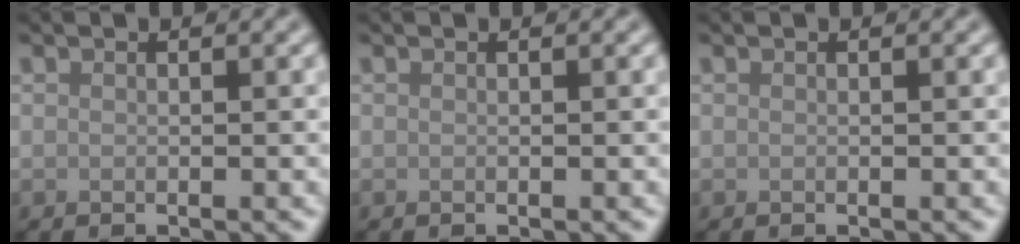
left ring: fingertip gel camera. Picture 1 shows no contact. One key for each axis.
{"total": 0.0}
{"total": 0.0}